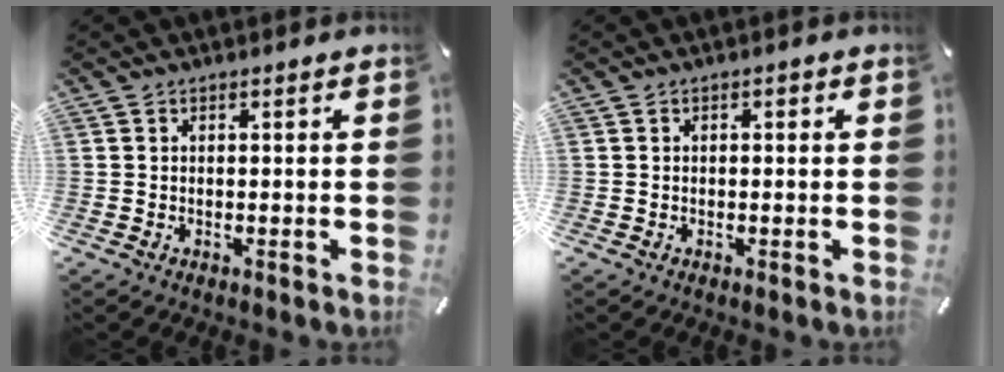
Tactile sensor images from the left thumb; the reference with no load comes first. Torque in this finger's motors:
{"motor_torque": [0.09, -0.05, 0.11, 0.09, 0.00]}